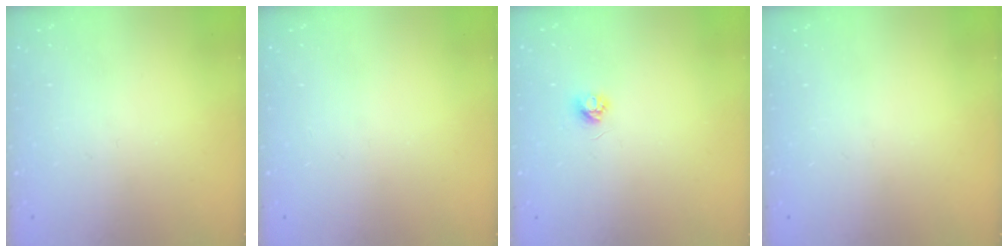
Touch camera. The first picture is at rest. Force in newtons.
{"total": 0.0}
{"total": 3.2, "press": 3.2, "slide": 0.3}
{"total": 0.0}